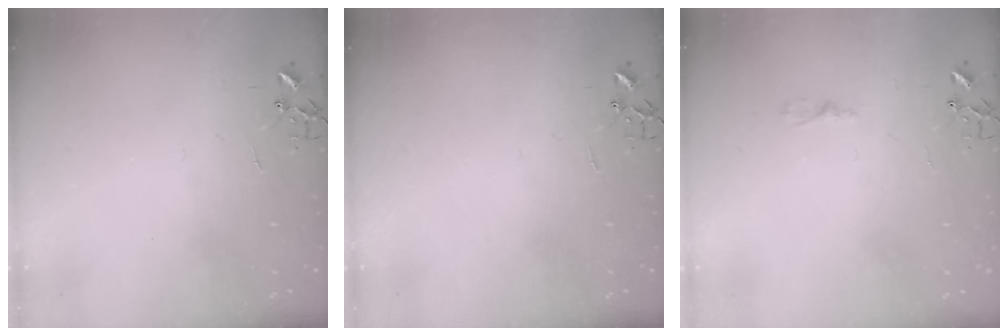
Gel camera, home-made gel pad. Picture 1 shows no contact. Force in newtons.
{"total": 0.0}
{"total": 2.4, "press": 2.4, "slide": 0.3}